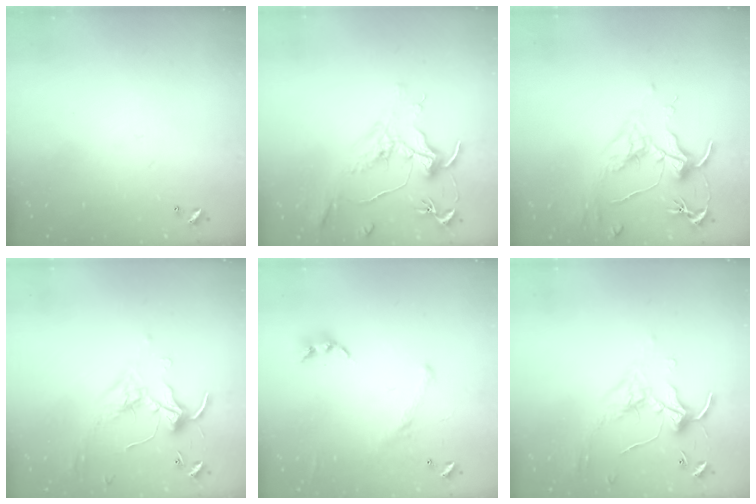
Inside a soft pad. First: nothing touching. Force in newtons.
{"total": 1.5, "press": 1.2, "slide": 0.9}
{"total": 1.7, "press": 1.4, "slide": 0.9}
{"total": 0.0}
{"total": 2.3, "press": 2.1, "slide": 1.0}
{"total": 0.0}